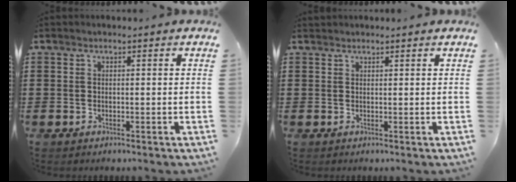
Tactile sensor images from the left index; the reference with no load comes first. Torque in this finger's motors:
{"motor_torque": [0.04, -0.11, -0.07, -0.01]}